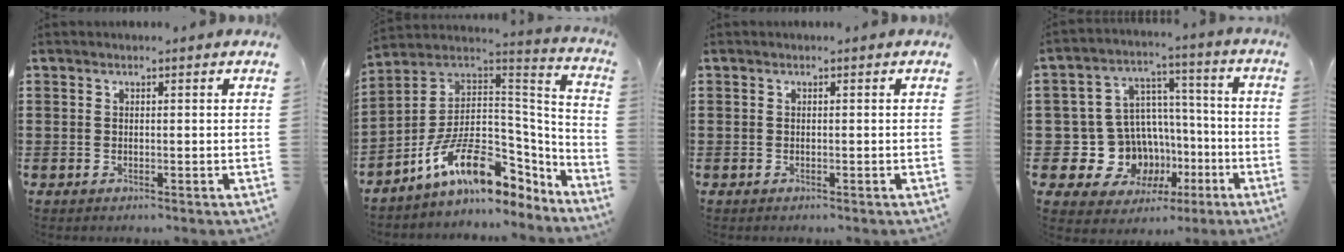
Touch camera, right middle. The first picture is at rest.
{"total": 12.9, "force": [-6.8, 5.9, 9.2], "torque": [-0.179, -0.003, -0.127]}
{"total": 0.0}
{"total": 12.7, "force": [-4.1, 11.3, 4.1], "torque": [-0.104, -0.002, -0.060]}